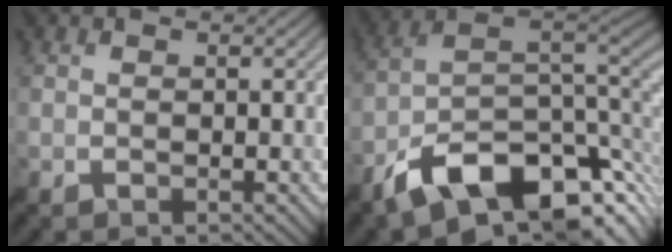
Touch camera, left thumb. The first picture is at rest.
{"total": 15.1, "force": [-6.2, 7.4, 11.5], "torque": [-0.204, -0.021, -0.093]}